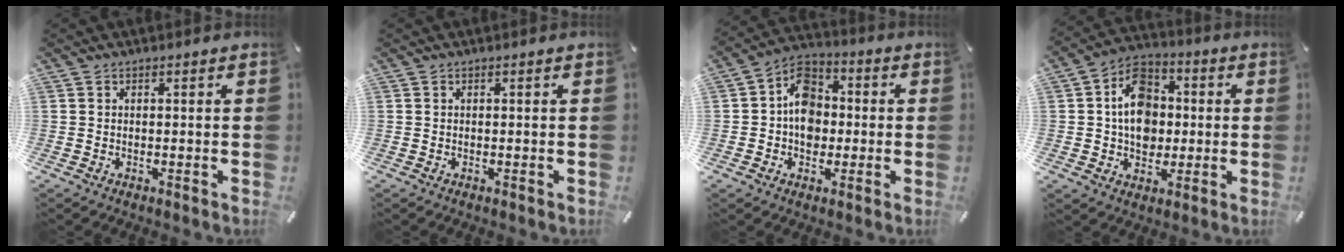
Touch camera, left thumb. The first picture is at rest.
{"total": 0.0}
{"total": 9.5, "force": [-0.9, 7.9, 5.2], "torque": [-0.086, 0.017, -0.017]}
{"total": 11.4, "force": [0.0, 9.3, 6.7], "torque": [-0.114, 0.016, 0.002]}